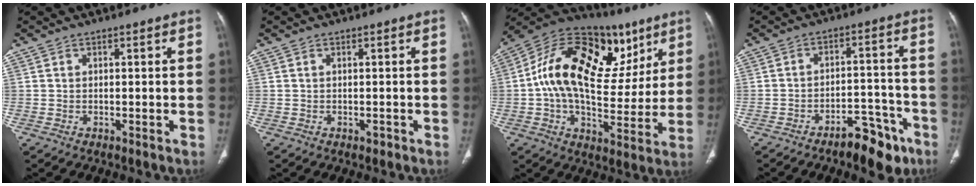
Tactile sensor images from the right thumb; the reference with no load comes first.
{"total": 0.7, "force": [-0.2, 0.4, 0.5], "torque": [-0.010, 0.001, -0.002]}
{"total": 26.4, "force": [8.6, 15.3, 19.7], "torque": [-0.286, 0.026, 0.134]}
{"total": 9.7, "force": [-6.5, 3.9, 6.0], "torque": [-0.063, 0.053, -0.094]}